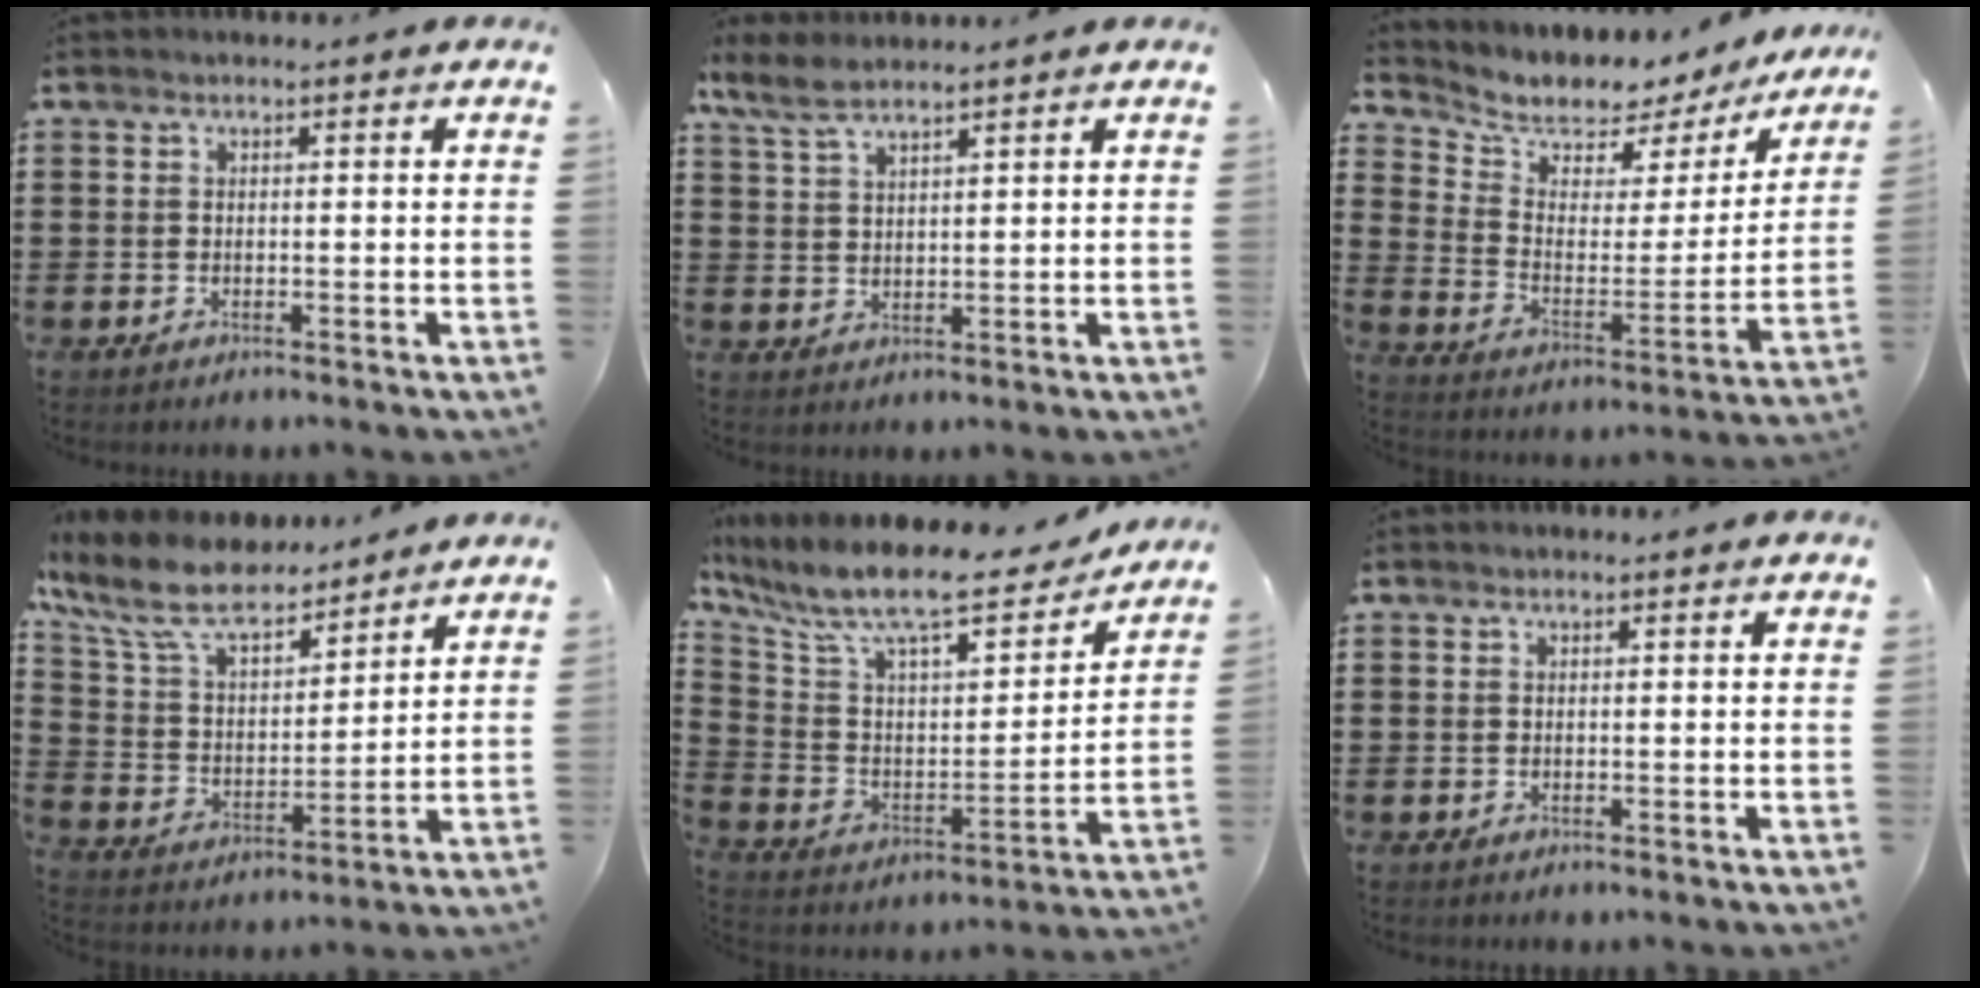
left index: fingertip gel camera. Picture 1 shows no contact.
{"total": 4.5, "force": [3.7, 1.1, 2.3], "torque": [-0.058, -0.001, 0.069]}
{"total": 5.0, "force": [4.5, 2.2, 0.5], "torque": [-0.039, -0.044, 0.069]}
{"total": 10.2, "force": [8.7, 2.8, 4.5], "torque": [-0.126, -0.042, 0.154]}
{"total": 12.3, "force": [9.7, 2.6, 7.2], "torque": [-0.170, -0.060, 0.161]}
{"total": 0.0}